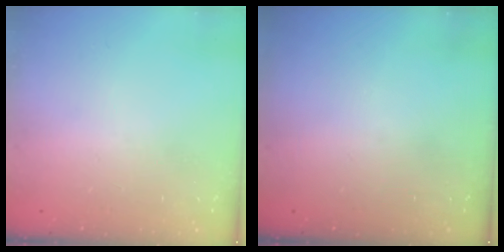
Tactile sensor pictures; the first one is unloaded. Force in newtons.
{"total": 0.0}